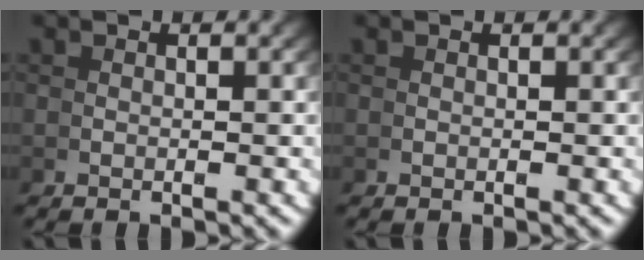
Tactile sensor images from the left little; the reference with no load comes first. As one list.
[{"total": 0.0}]